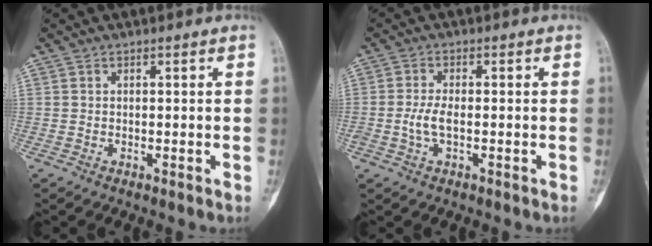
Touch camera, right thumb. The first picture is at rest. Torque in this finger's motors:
{"motor_torque": [0.21, -0.02, 0.56, 0.15, 0.04]}